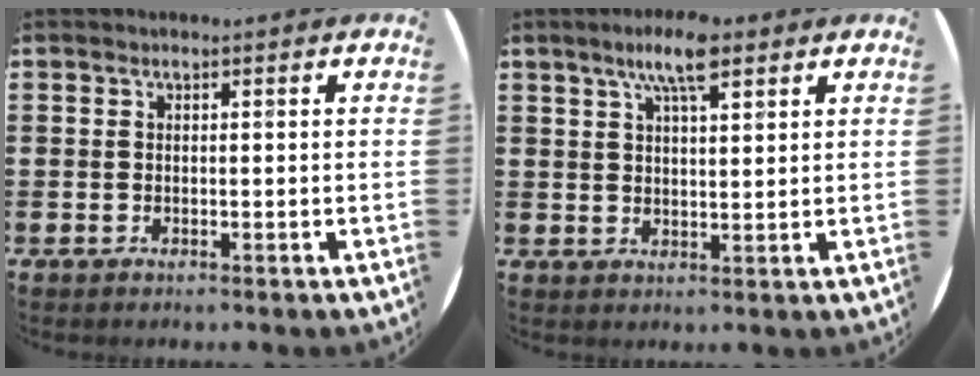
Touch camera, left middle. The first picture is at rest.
{"total": 6.4, "force": [4.4, 1.5, 4.4], "torque": [-0.086, 0.001, 0.074]}